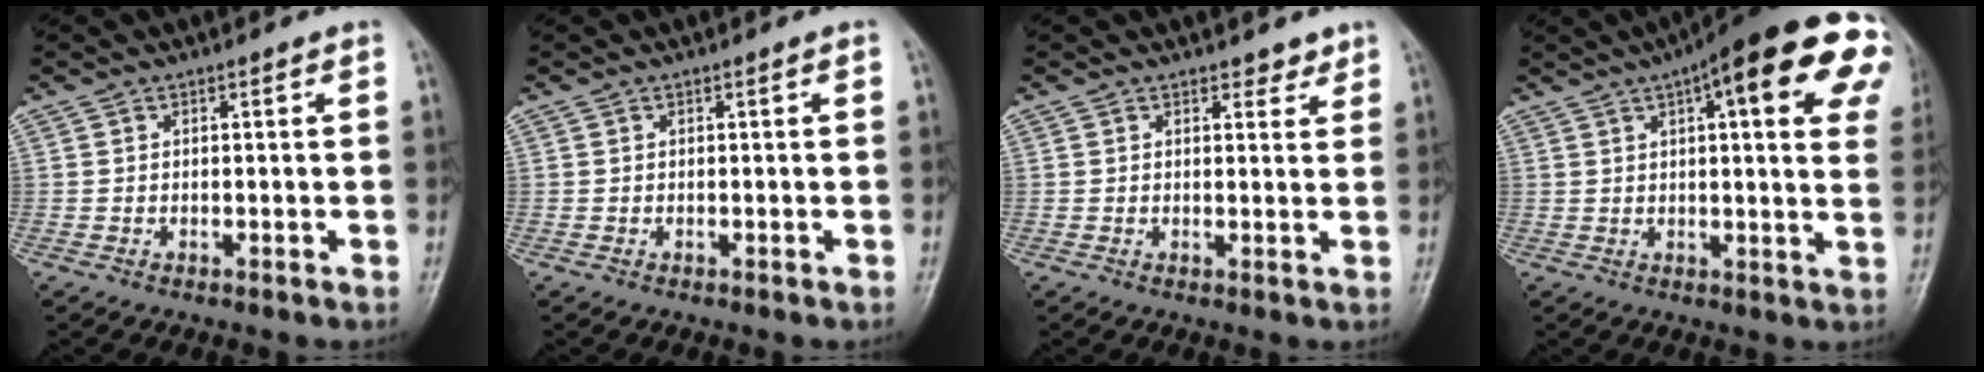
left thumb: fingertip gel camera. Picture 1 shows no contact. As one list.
[{"total": 0.0}, {"total": 2.4, "force": [1.9, 1.2, 0.8], "torque": [0.007, -0.011, 0.023]}, {"total": 23.6, "force": [10.0, 6.7, 20.3], "torque": [-0.231, 0.017, 0.121]}]